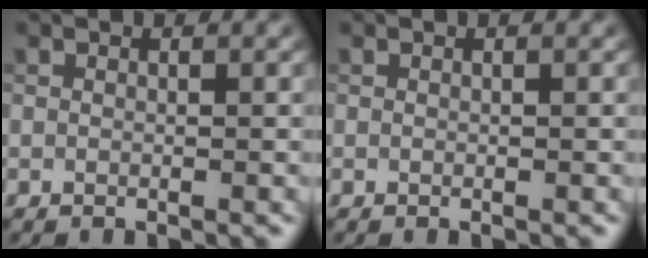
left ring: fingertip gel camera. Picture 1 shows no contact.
{"total": 0.0}